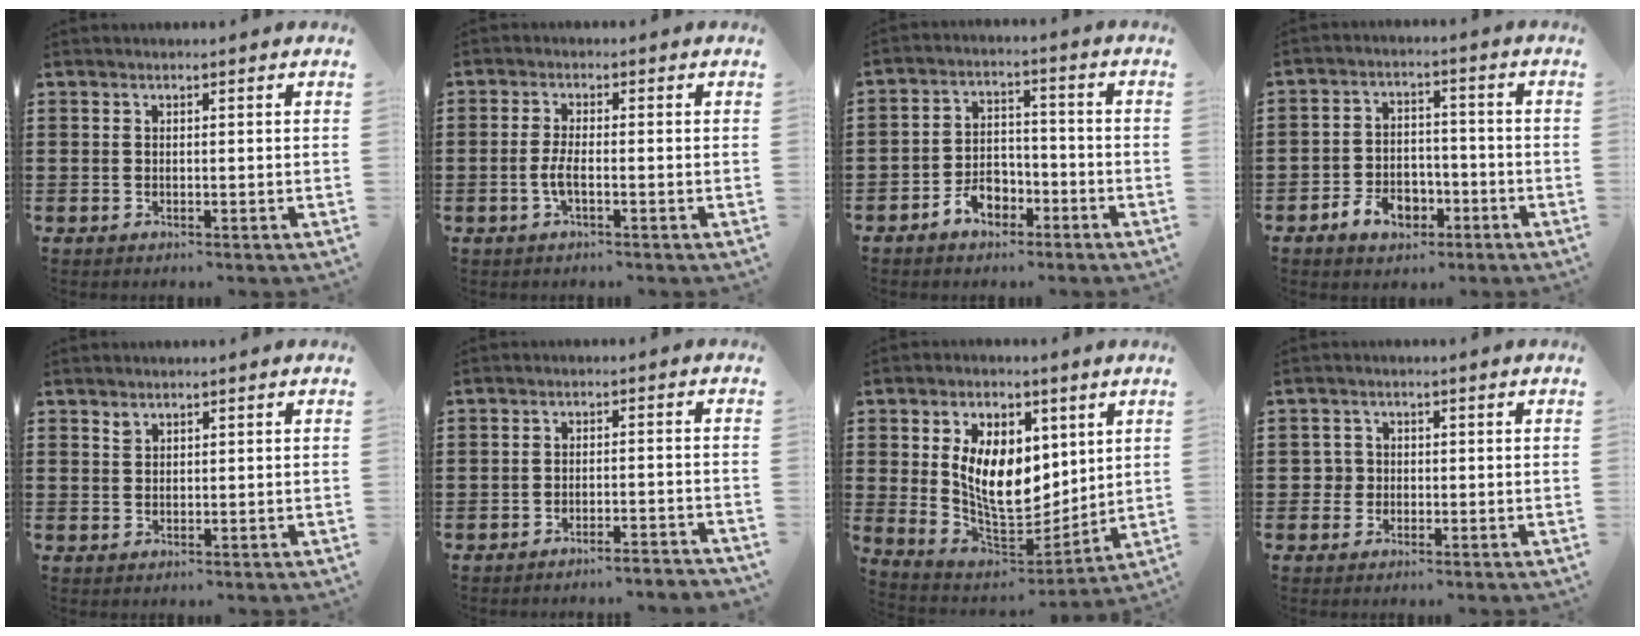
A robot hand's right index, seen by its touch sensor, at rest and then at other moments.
{"total": 2.9, "force": [-0.9, 0.4, 2.7], "torque": [-0.070, -0.009, -0.024]}
{"total": 4.8, "force": [-2.9, 3.2, 2.1], "torque": [-0.036, 0.008, -0.059]}
{"total": 5.3, "force": [-2.9, 3.6, 2.6], "torque": [-0.051, 0.012, -0.055]}
{"total": 1.3, "force": [1.2, 0.5, 0.1], "torque": [-0.004, 0.001, 0.023]}
{"total": 2.5, "force": [-2.4, -0.2, 0.4], "torque": [-0.010, 0.000, -0.052]}
{"total": 9.9, "force": [2.5, 6.3, 7.2], "torque": [-0.145, -0.007, 0.042]}
{"total": 2.0, "force": [-0.1, 2.0, 0.5], "torque": [-0.017, 0.008, -0.004]}